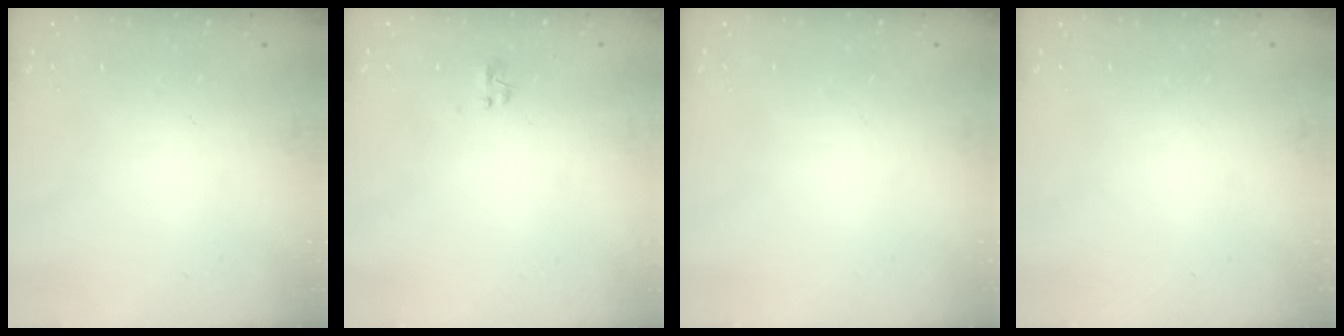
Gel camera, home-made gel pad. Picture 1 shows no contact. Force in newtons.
{"total": 0.0}
{"total": 0.0}
{"total": 0.0}